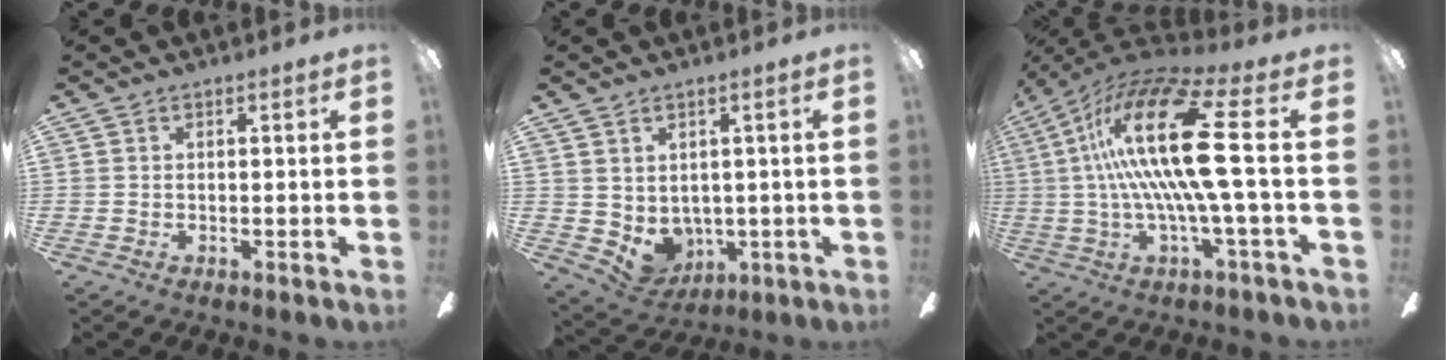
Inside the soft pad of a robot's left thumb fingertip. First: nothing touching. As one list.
[{"total": 5.0, "force": [1.6, 4.3, 1.9], "torque": [-0.061, -0.015, 0.038]}, {"total": 22.2, "force": [3.8, 3.6, 21.6], "torque": [-0.441, -0.025, 0.045]}]